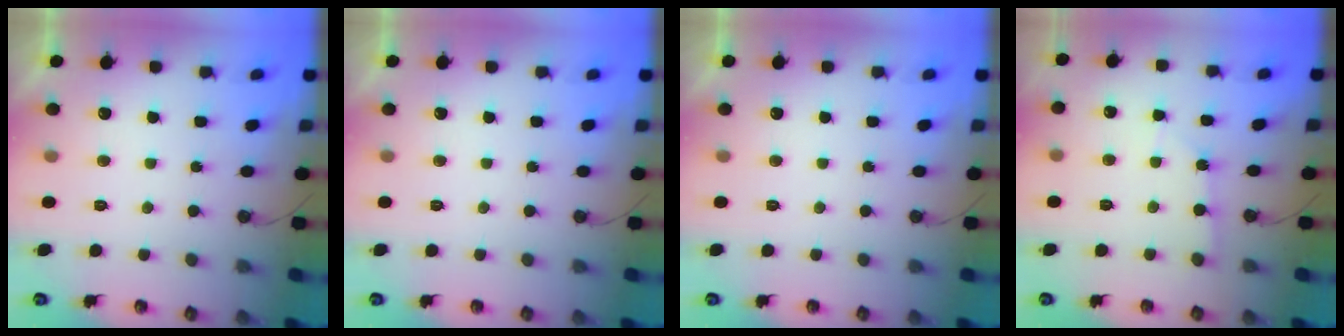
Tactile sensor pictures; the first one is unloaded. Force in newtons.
{"total": 0.0}
{"total": 0.0}
{"total": 1.3, "press": 1.3, "slide": 0.2}